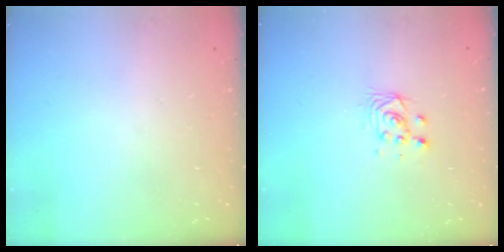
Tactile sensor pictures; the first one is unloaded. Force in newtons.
{"total": 4.7, "press": 4.6, "slide": 1.2}